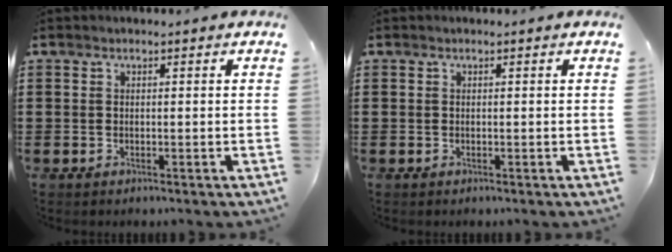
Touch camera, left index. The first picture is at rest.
{"total": 0.0}